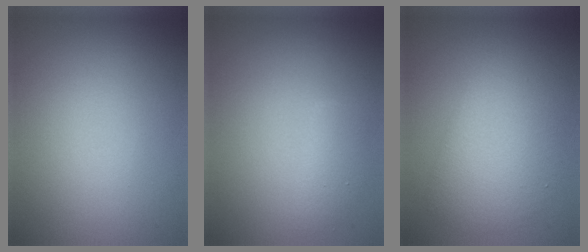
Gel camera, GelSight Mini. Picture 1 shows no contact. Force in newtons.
{"total": 1.5, "press": 1.5, "slide": 0.1}
{"total": 4.5, "press": 4.5, "slide": 0.1}